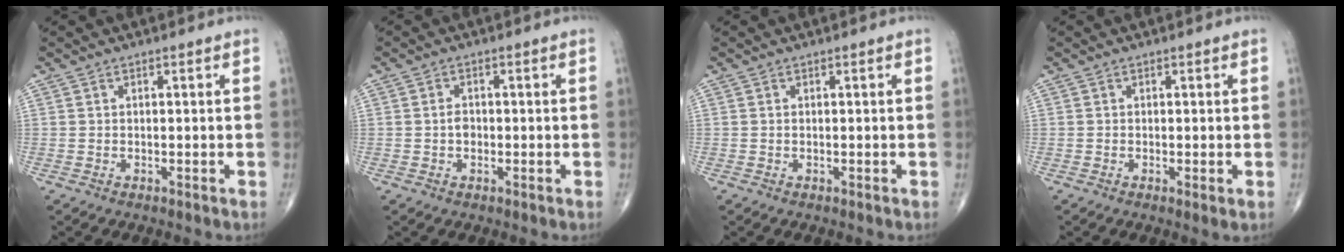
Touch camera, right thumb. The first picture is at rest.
{"total": 2.0, "force": [-0.3, 1.4, 1.3], "torque": [-0.019, 0.004, -0.008]}
{"total": 0.0}
{"total": 1.0, "force": [-0.1, 0.0, 1.0], "torque": [-0.021, -0.006, -0.004]}